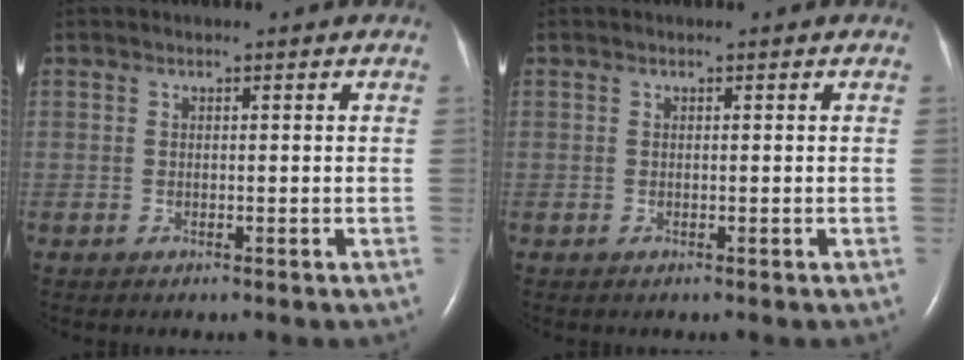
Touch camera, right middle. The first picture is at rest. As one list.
[{"total": 0.0}]